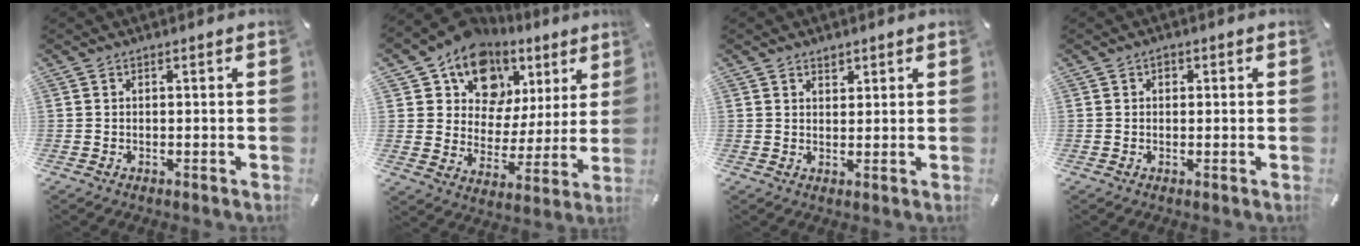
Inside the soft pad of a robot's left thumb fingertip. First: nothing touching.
{"total": 13.7, "force": [8.4, 9.9, 4.5], "torque": [-0.079, -0.059, 0.152]}
{"total": 1.9, "force": [1.3, 1.3, 0.2], "torque": [0.011, -0.006, 0.021]}
{"total": 1.2, "force": [0.3, 1.0, 0.6], "torque": [-0.005, 0.003, 0.002]}